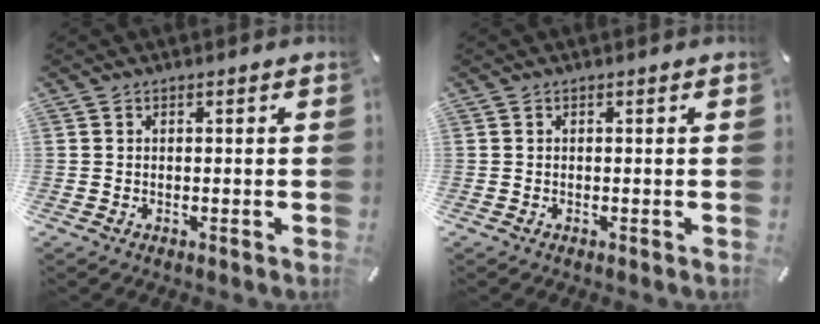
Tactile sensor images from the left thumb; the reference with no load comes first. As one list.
[{"total": 0.0}]